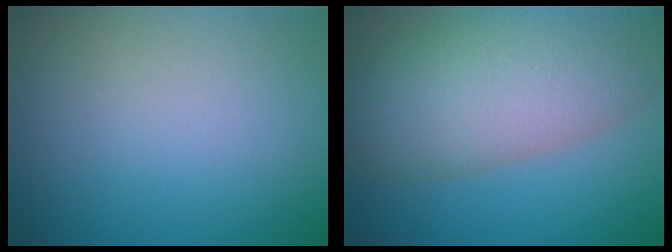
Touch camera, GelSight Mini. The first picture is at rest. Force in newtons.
{"total": 10.3, "press": 10.3, "slide": 0.5}